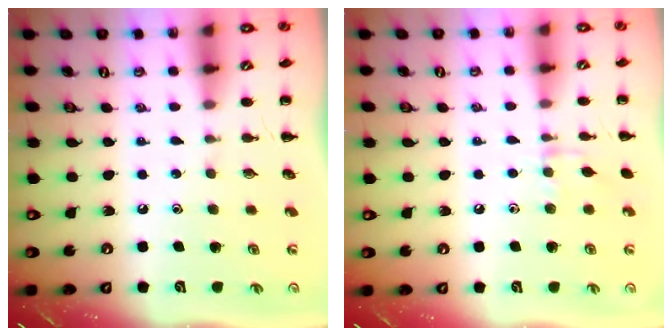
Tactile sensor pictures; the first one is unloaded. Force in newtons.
{"total": 5.9, "press": 5.8, "slide": 1.0}